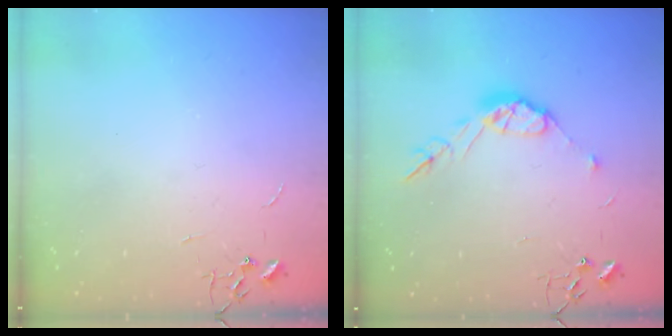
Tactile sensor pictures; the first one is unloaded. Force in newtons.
{"total": 10.0, "press": 9.9, "slide": 0.7}